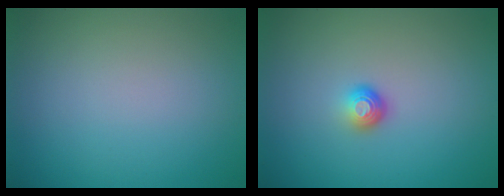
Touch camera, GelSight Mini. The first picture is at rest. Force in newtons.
{"total": 1.4, "press": 1.0, "slide": 1.0}